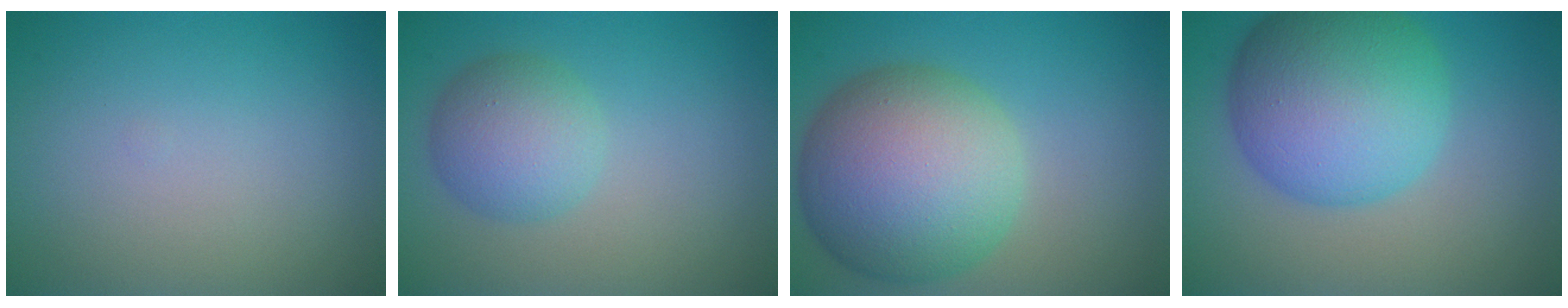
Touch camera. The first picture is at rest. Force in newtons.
{"total": 4.4, "press": 4.4, "slide": 0.0}
{"total": 12.4, "press": 12.4, "slide": 0.5}
{"total": 10.9, "press": 10.9, "slide": 0.1}